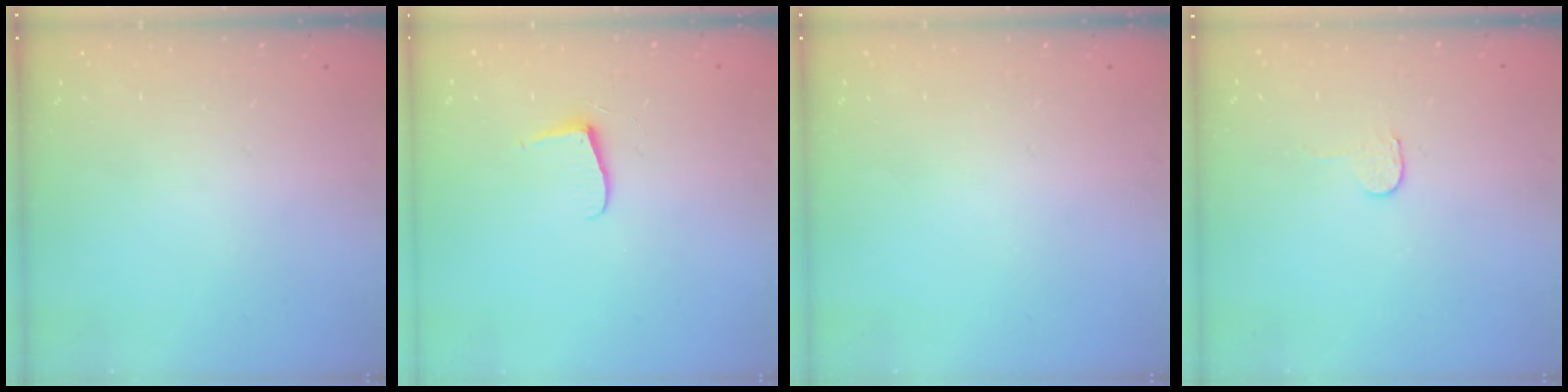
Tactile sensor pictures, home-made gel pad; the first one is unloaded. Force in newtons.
{"total": 5.5, "press": 5.5, "slide": 0.6}
{"total": 0.0}
{"total": 2.3, "press": 2.3, "slide": 0.2}